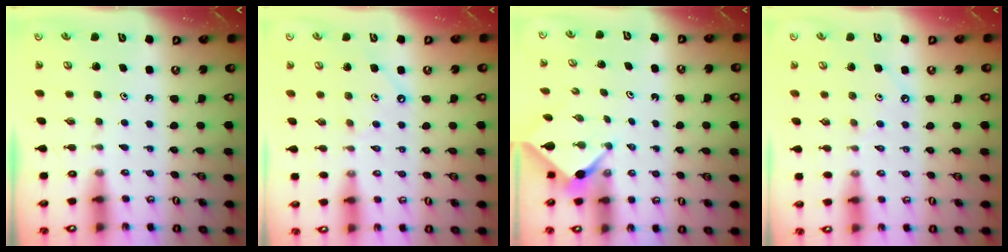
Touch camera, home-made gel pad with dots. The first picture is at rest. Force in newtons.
{"total": 1.8, "press": 1.8, "slide": 0.3}
{"total": 2.4, "press": 2.4, "slide": 0.3}
{"total": 1.0, "press": 0.9, "slide": 0.3}